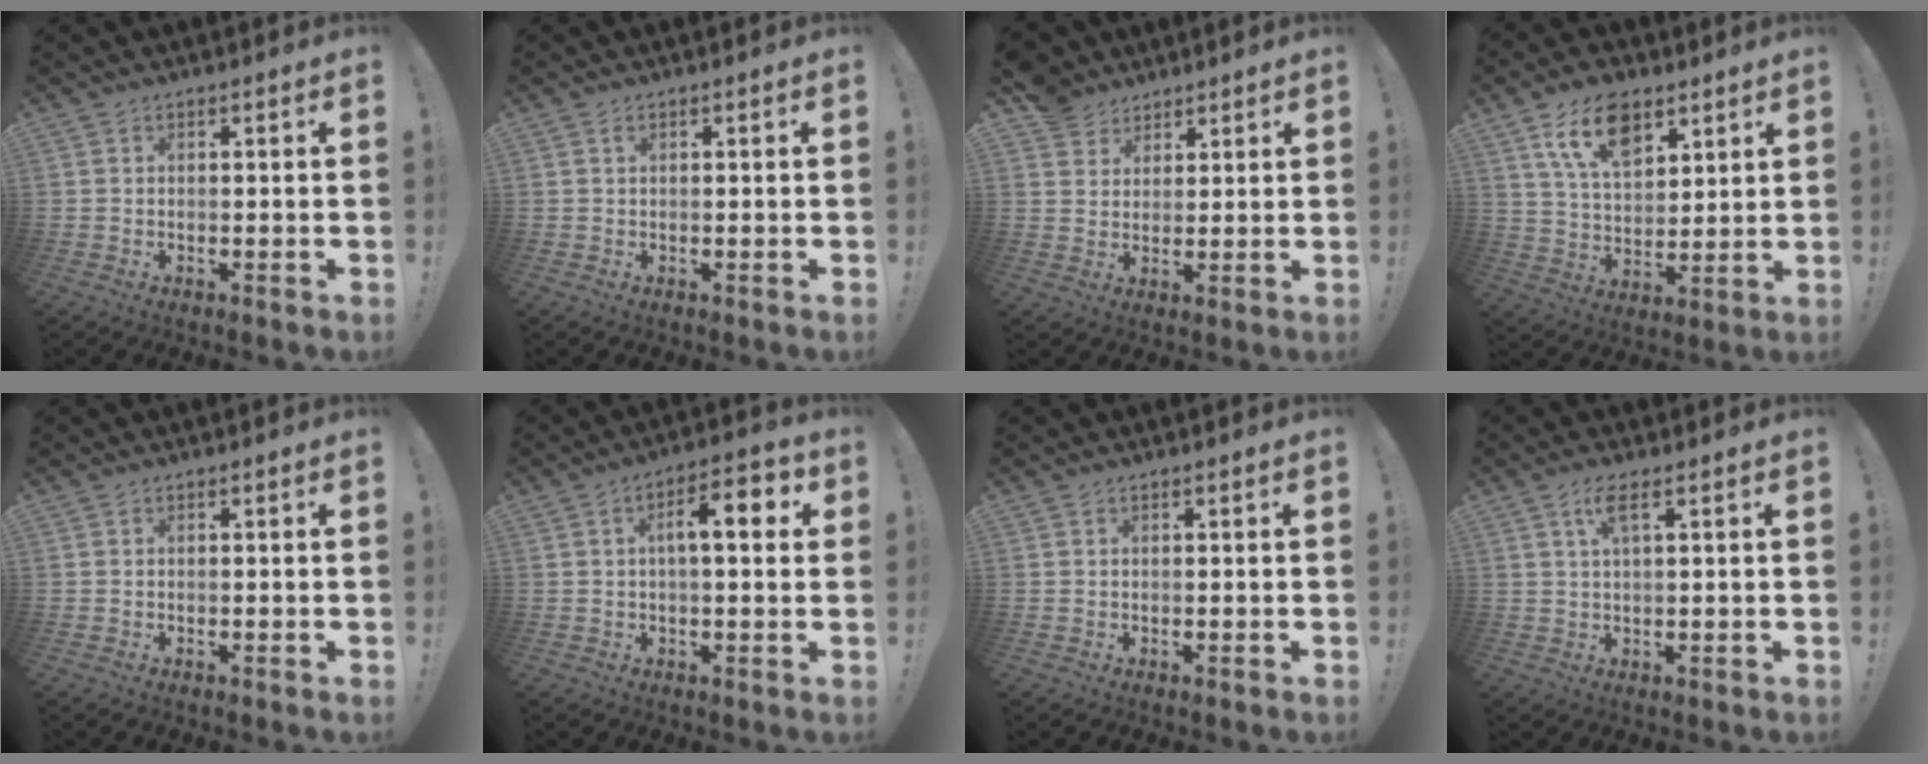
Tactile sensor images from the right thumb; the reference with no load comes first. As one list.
[{"total": 0.7, "force": [0.3, 0.3, 0.5], "torque": [-0.003, -0.001, 0.003]}, {"total": 6.6, "force": [4.8, 4.5, 0.2], "torque": [-0.004, -0.038, 0.095]}, {"total": 14.1, "force": [8.1, 7.7, 8.6], "torque": [-0.146, -0.025, 0.149]}, {"total": 0.0}, {"total": 10.4, "force": [1.9, 4.2, 9.3], "torque": [-0.132, 0.005, 0.026]}, {"total": 0.0}, {"total": 4.7, "force": [2.2, 0.9, 4.0], "torque": [-0.074, -0.001, 0.037]}]